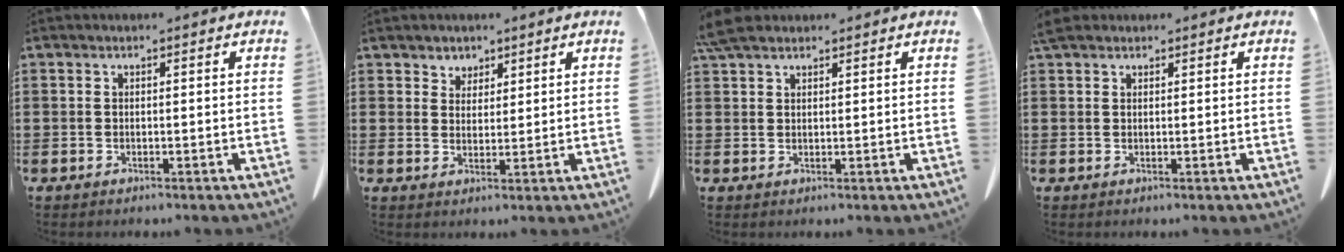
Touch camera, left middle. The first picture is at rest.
{"total": 2.9, "force": [2.4, 1.7, 0.0], "torque": [-0.010, 0.004, 0.045]}
{"total": 3.8, "force": [3.0, 1.2, 1.9], "torque": [-0.047, 0.004, 0.058]}
{"total": 2.0, "force": [1.7, 0.8, 0.8], "torque": [-0.023, 0.007, 0.032]}